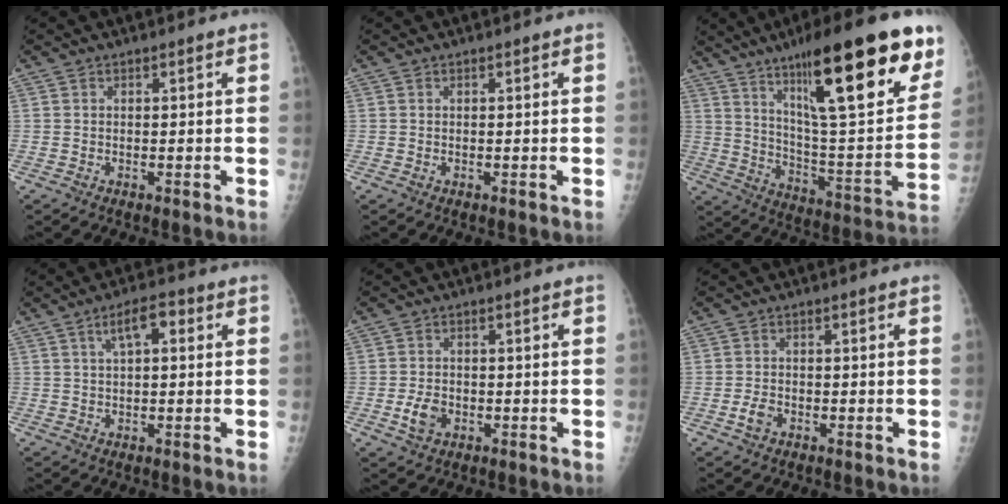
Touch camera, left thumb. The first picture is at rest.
{"total": 0.0}
{"total": 29.3, "force": [16.0, 6.7, 23.6], "torque": [-0.328, -0.046, 0.255]}
{"total": 5.2, "force": [1.8, 2.1, 4.4], "torque": [-0.070, 0.010, 0.030]}
{"total": 3.8, "force": [-1.3, 2.8, 2.3], "torque": [-0.038, 0.007, -0.021]}
{"total": 2.3, "force": [-1.2, 1.5, 1.4], "torque": [-0.026, 0.008, -0.021]}